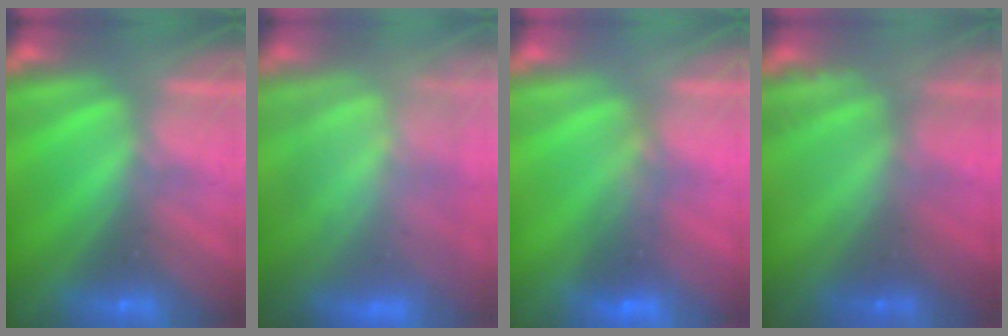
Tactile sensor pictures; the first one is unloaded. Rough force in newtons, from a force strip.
{"total": 9.6}
{"total": 2.0}
{"total": 2.2}